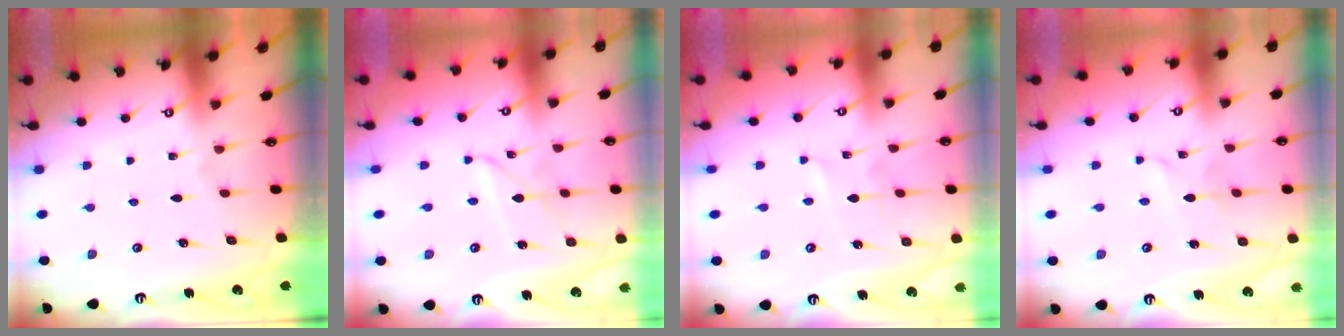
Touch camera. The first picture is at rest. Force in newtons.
{"total": 2.4, "press": 2.4, "slide": 0.3}
{"total": 2.2, "press": 2.2, "slide": 0.3}
{"total": 2.7, "press": 2.7, "slide": 0.3}